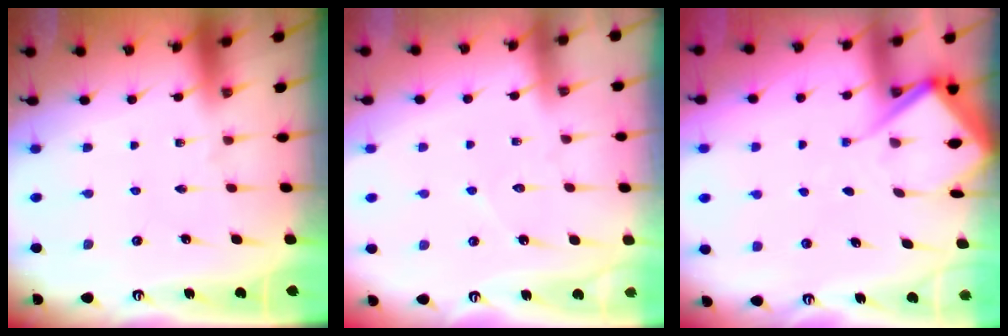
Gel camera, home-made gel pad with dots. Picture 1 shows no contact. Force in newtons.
{"total": 4.8, "press": 4.7, "slide": 0.4}
{"total": 6.6, "press": 6.6, "slide": 0.6}